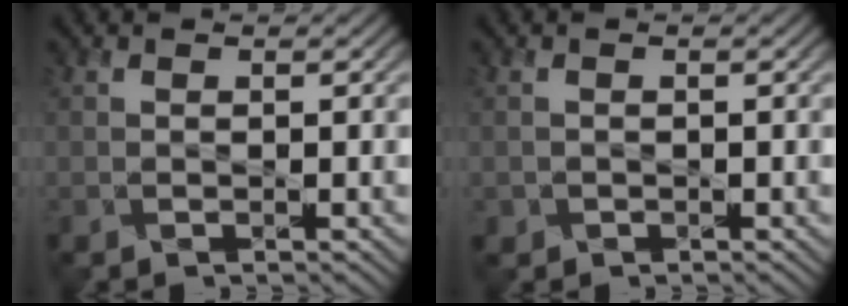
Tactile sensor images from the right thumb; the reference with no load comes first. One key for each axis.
{"total": 0.7, "fx": -0.2, "fy": 0.7, "fz": 0.0, "tx": -0.002, "ty": -0.005, "tz": 0.000}